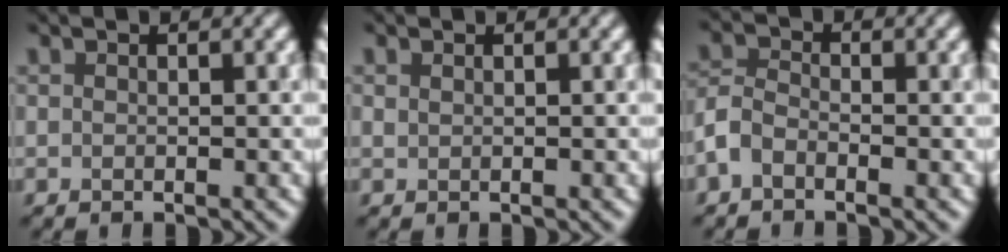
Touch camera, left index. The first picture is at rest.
{"total": 0.0}
{"total": 2.3, "force": [-1.9, 1.0, 0.8], "torque": [-0.017, 0.005, -0.047]}